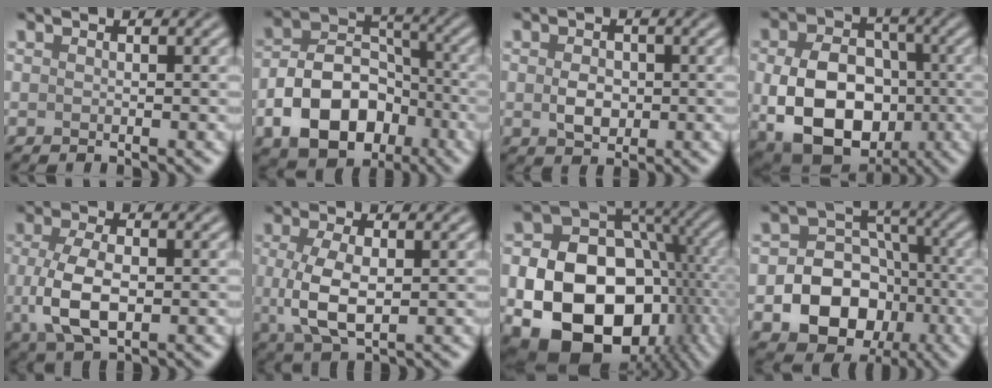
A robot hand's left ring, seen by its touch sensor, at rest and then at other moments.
{"total": 9.5, "force": [-3.7, 6.5, 5.8], "torque": [-0.098, -0.001, -0.071]}
{"total": 2.7, "force": [-0.1, 1.9, 1.8], "torque": [-0.035, -0.002, -0.004]}
{"total": 12.3, "force": [-2.0, 8.9, 8.3], "torque": [-0.136, -0.025, -0.032]}
{"total": 6.0, "force": [-0.5, 3.1, 5.1], "torque": [-0.118, -0.008, -0.008]}
{"total": 5.4, "force": [0.0, 2.5, 4.8], "torque": [-0.109, -0.004, 0.002]}
{"total": 17.4, "force": [-4.2, 12.8, 11.0], "torque": [-0.157, -0.033, -0.053]}
{"total": 10.1, "force": [-3.1, 8.2, 5.1], "torque": [-0.066, -0.006, -0.078]}